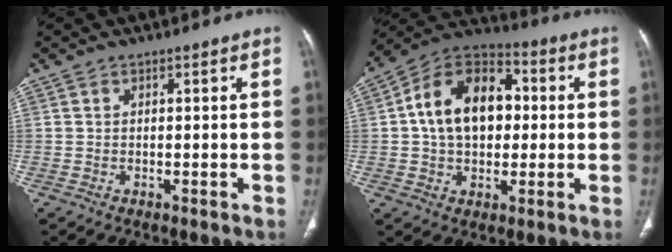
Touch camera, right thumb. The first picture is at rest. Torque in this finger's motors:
{"motor_torque": [-0.50, 1.10, 0.50, 0.30, 0.18]}